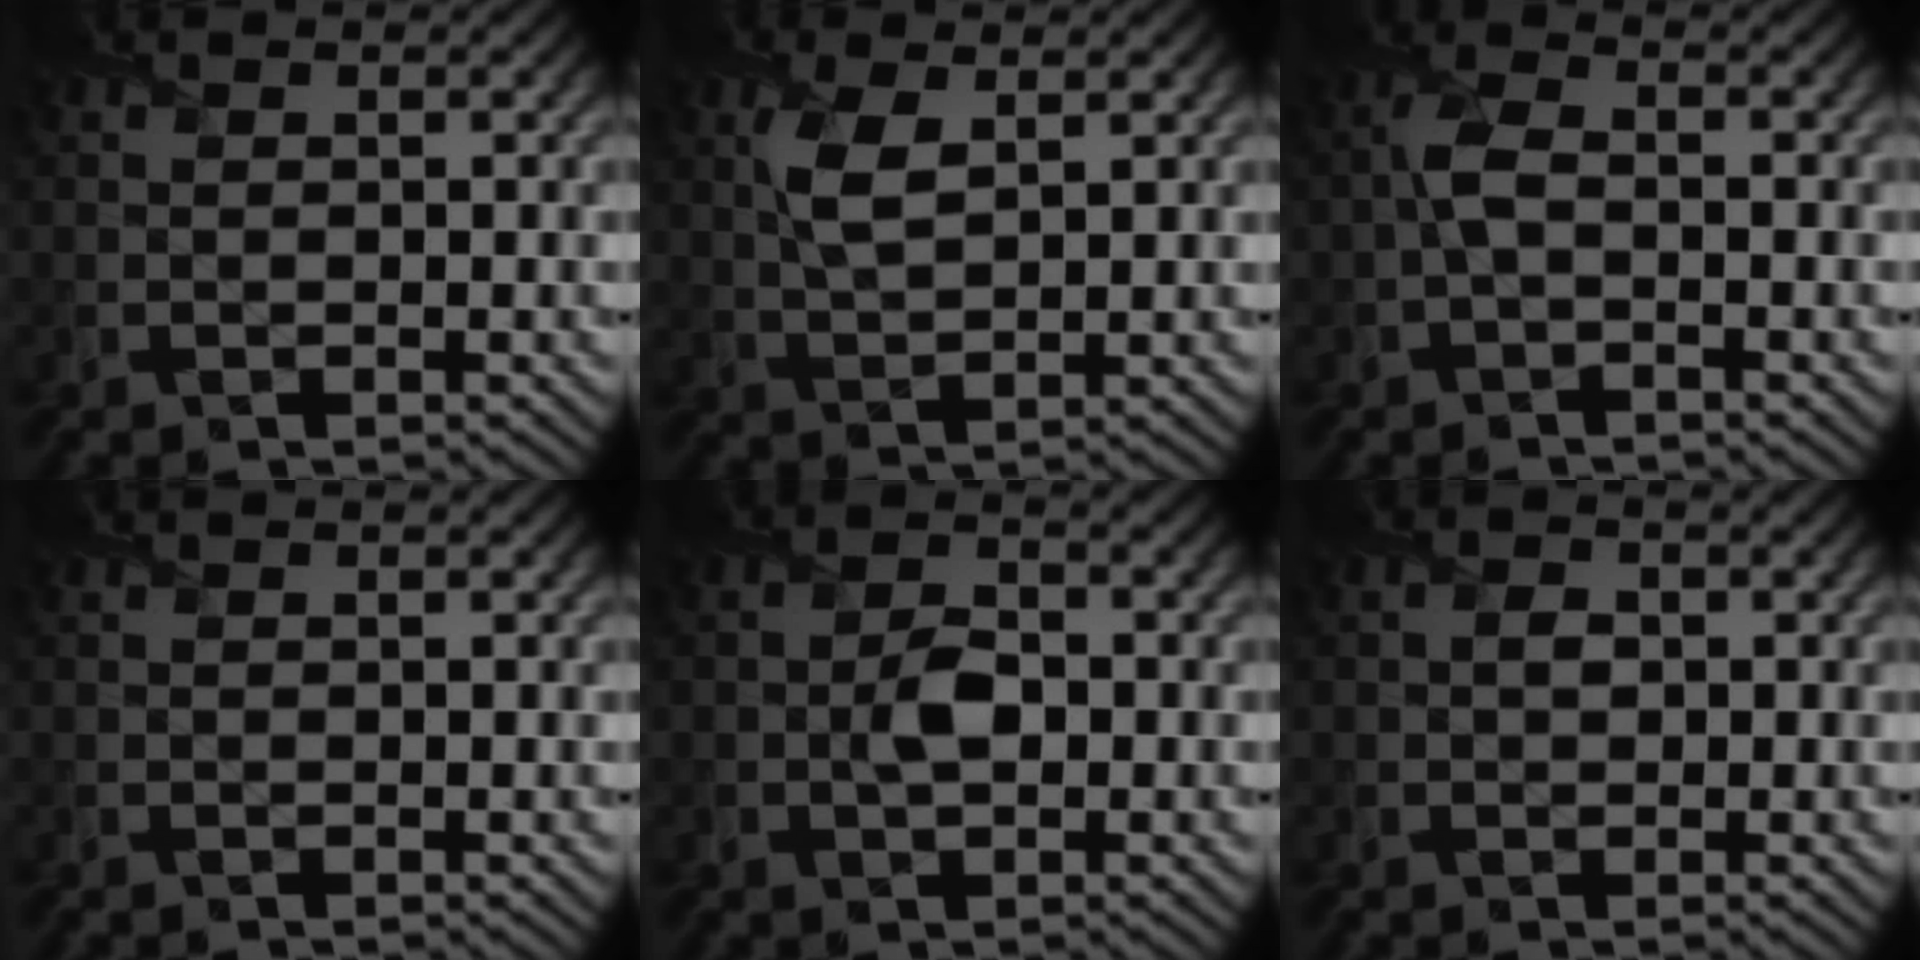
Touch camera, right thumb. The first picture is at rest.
{"total": 4.2, "force": [1.5, 1.7, 3.5], "torque": [-0.087, 0.001, 0.032]}
{"total": 3.0, "force": [-0.6, 1.4, 2.6], "torque": [-0.058, 0.006, -0.017]}
{"total": 0.0}
{"total": 3.2, "force": [-0.6, 2.0, 2.5], "torque": [-0.048, -0.001, -0.012]}
{"total": 1.1, "force": [0.0, 1.0, 0.6], "torque": [-0.011, 0.000, -0.003]}